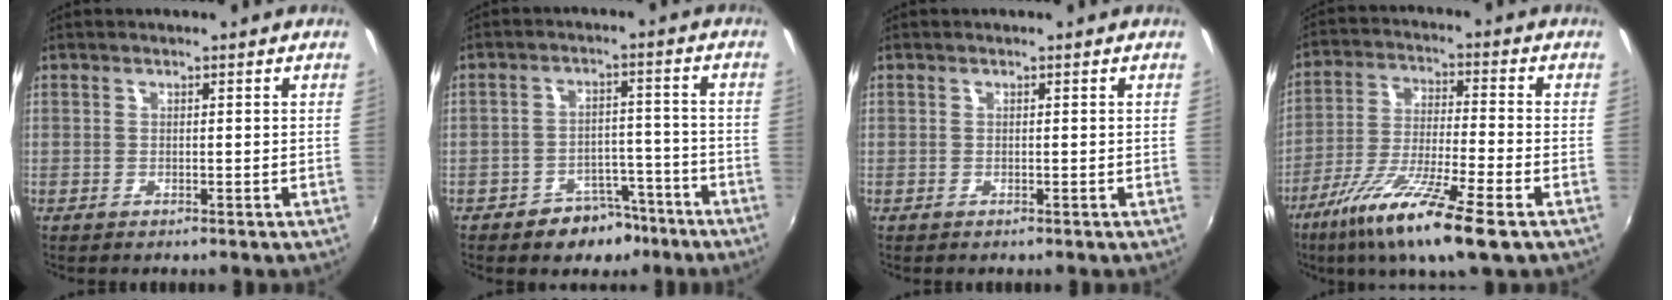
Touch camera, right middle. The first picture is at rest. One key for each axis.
{"total": 7.5, "fx": -5.4, "fy": 4.7, "fz": 2.3, "tx": -0.048, "ty": 0.023, "tz": -0.064}
{"total": 0.0}
{"total": 15.2, "fx": -8.9, "fy": 1.7, "fz": 12.2, "tx": -0.244, "ty": -0.038, "tz": -0.167}